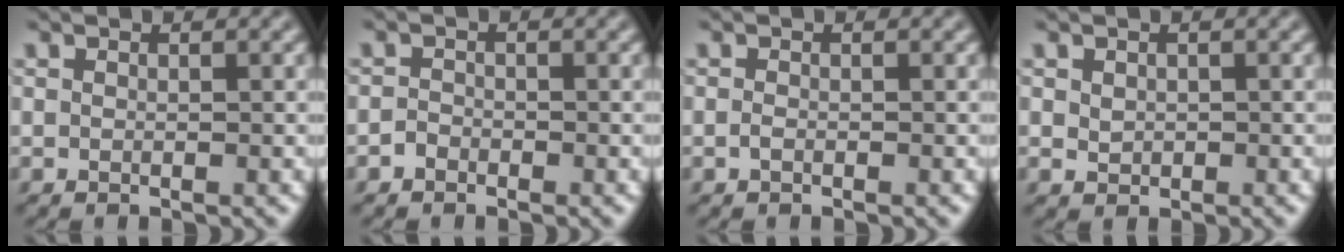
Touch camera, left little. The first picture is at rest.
{"total": 1.0, "force": [-0.7, 0.7, 0.2], "torque": [-0.001, 0.001, -0.015]}
{"total": 0.6, "force": [-0.3, 0.4, 0.4], "torque": [-0.011, 0.000, -0.007]}
{"total": 1.1, "force": [0.1, 1.0, 0.4], "torque": [-0.009, -0.002, 0.005]}